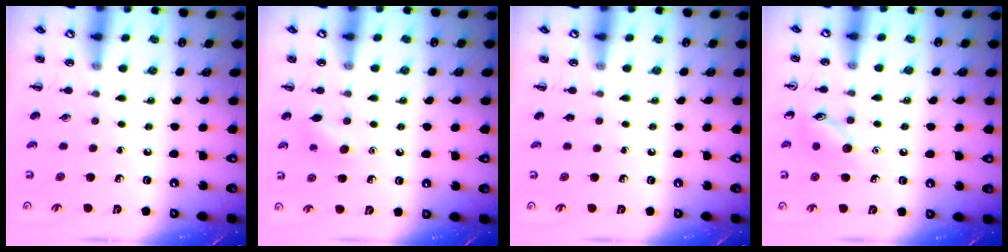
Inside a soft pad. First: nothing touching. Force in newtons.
{"total": 7.8, "press": 7.6, "slide": 1.9}
{"total": 0.0}
{"total": 8.1, "press": 8.1, "slide": 0.7}